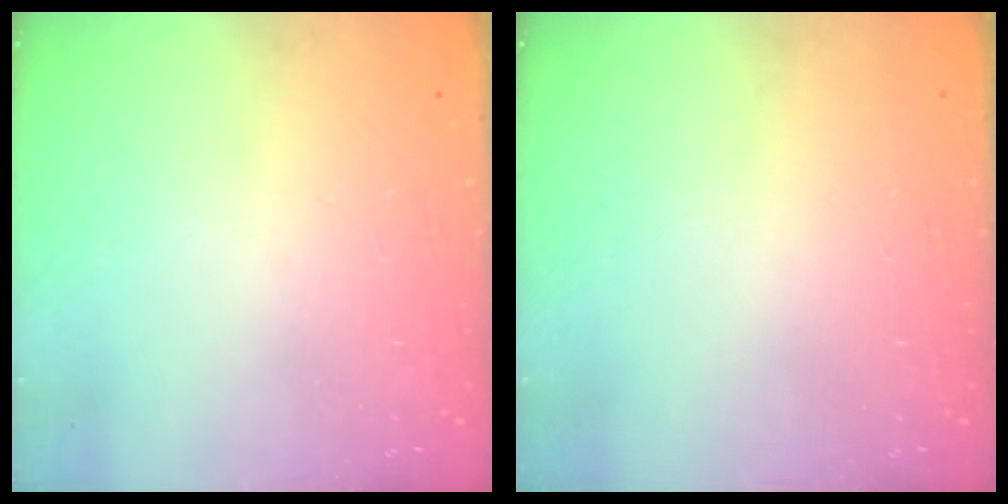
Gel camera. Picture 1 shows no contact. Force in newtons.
{"total": 0.0}